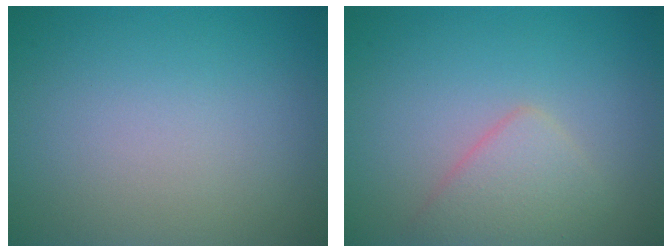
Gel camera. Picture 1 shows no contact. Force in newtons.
{"total": 2.7, "press": 2.7, "slide": 0.1}